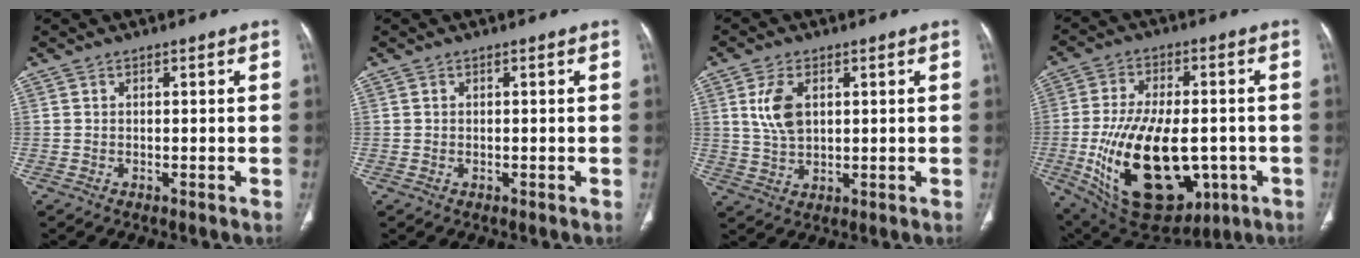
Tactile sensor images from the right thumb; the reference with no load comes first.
{"total": 0.0}
{"total": 6.9, "force": [1.9, 4.0, 5.2], "torque": [-0.103, -0.006, 0.044]}
{"total": 25.6, "force": [-5.4, 14.3, 20.5], "torque": [-0.376, -0.010, -0.052]}